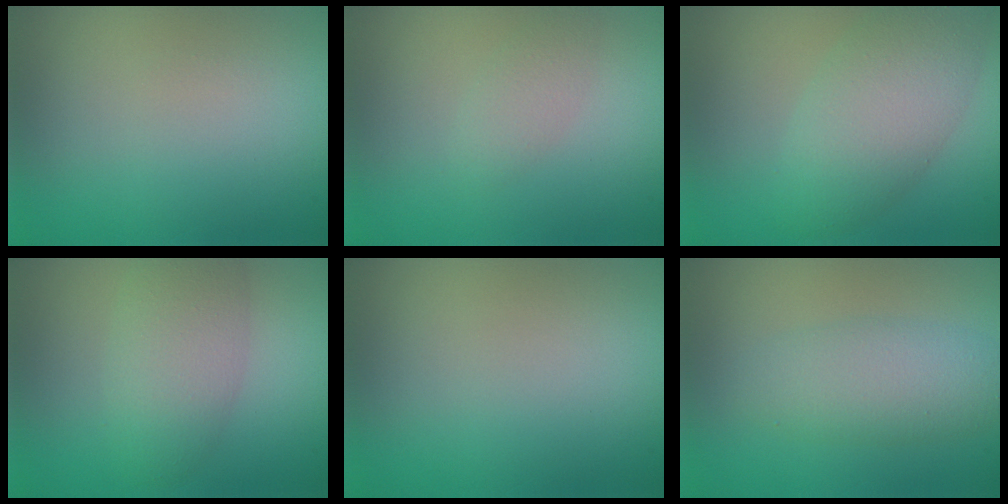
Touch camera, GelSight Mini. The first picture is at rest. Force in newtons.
{"total": 1.5, "press": 1.5, "slide": 0.0}
{"total": 5.6, "press": 5.6, "slide": 0.2}
{"total": 4.3, "press": 4.3, "slide": 0.1}
{"total": 0.0}
{"total": 4.0, "press": 4.0, "slide": 0.0}